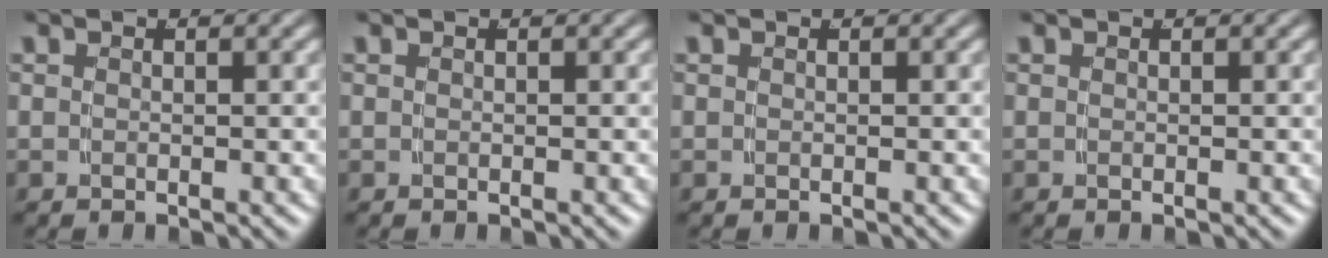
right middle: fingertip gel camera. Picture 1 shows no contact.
{"total": 0.0}
{"total": 0.0}
{"total": 0.0}